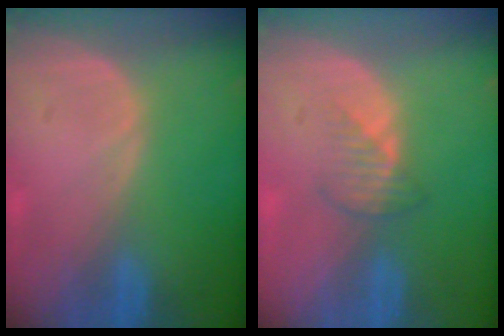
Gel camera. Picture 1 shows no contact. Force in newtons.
{"total": 2.5, "press": 2.5, "slide": 0.3}